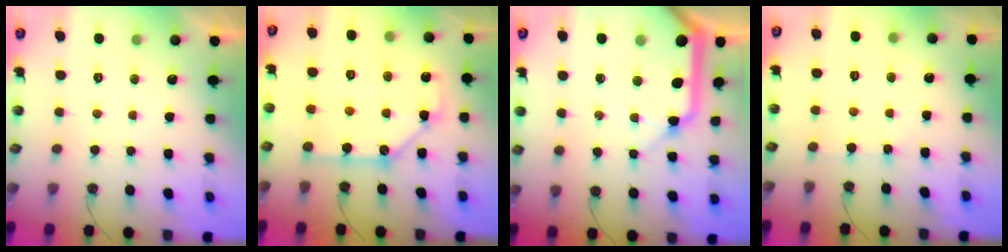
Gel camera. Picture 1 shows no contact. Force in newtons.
{"total": 10.9, "press": 10.9, "slide": 1.2}
{"total": 19.0, "press": 18.7, "slide": 3.5}
{"total": 1.8, "press": 1.8, "slide": 0.3}